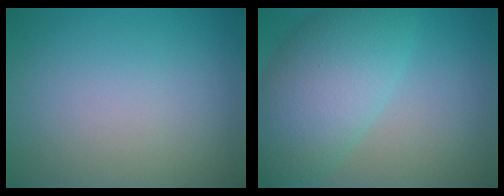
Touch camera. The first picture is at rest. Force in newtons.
{"total": 8.0, "press": 8.0, "slide": 0.2}